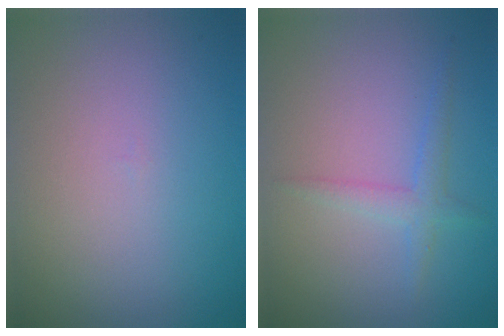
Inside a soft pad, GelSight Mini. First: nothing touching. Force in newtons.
{"total": 1.7, "press": 1.7, "slide": 0.1}